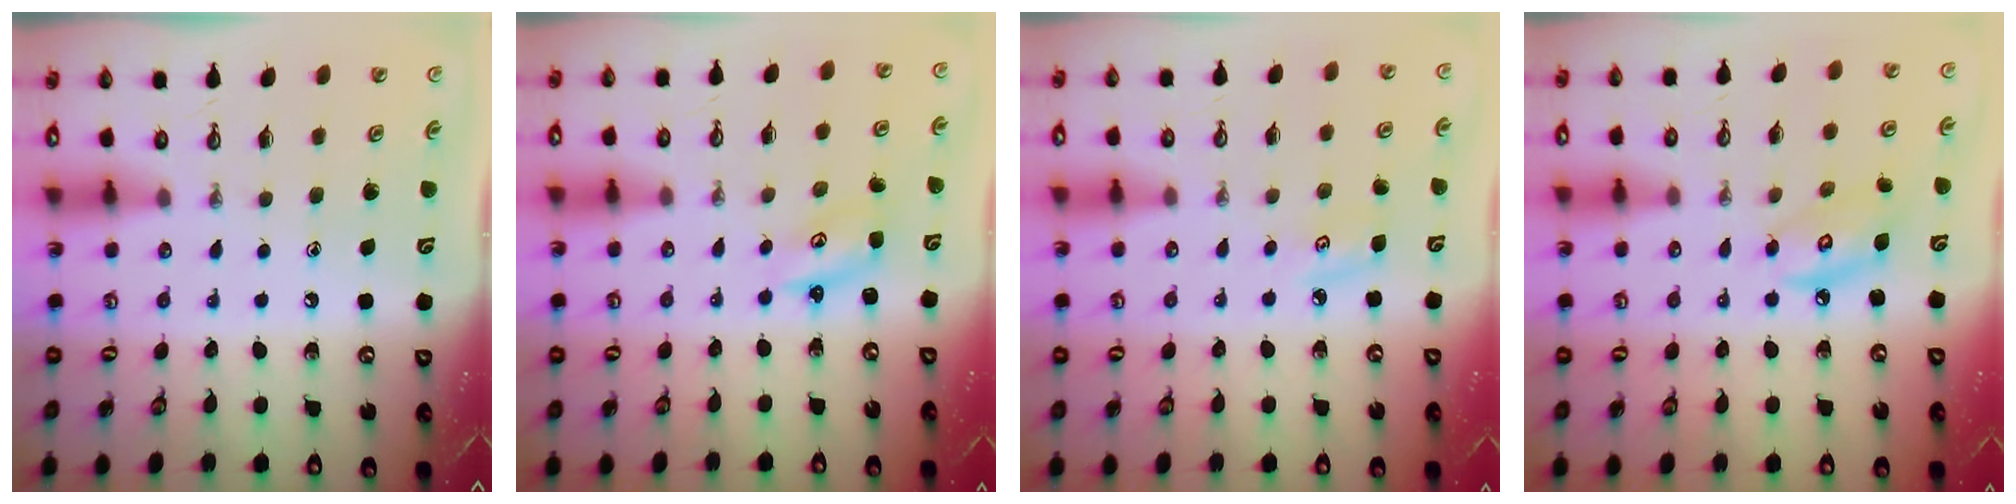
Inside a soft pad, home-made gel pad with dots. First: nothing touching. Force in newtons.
{"total": 2.6, "press": 2.6, "slide": 0.2}
{"total": 3.8, "press": 3.8, "slide": 0.4}
{"total": 7.4, "press": 7.4, "slide": 0.3}